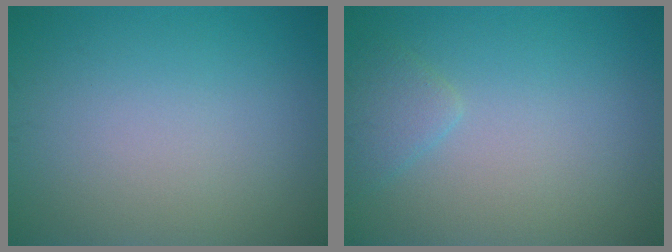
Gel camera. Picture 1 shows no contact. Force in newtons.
{"total": 1.5, "press": 1.5, "slide": 0.0}